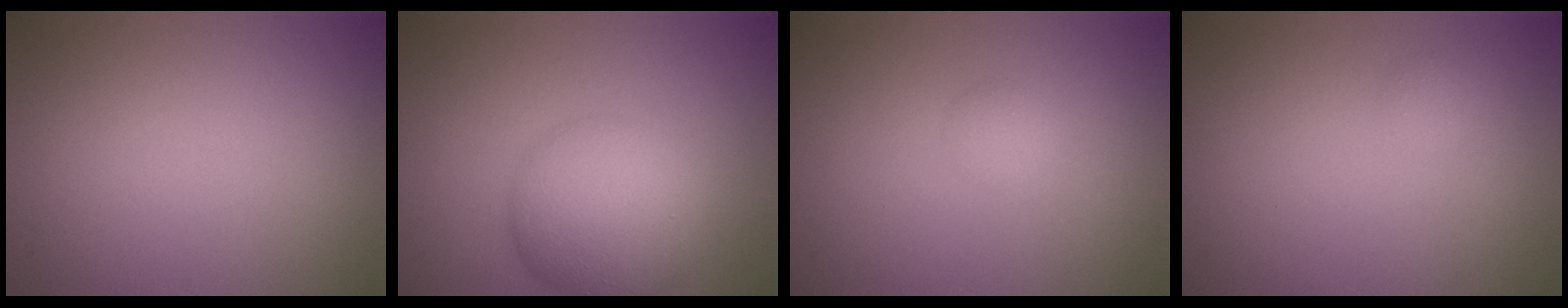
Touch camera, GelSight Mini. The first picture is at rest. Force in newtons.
{"total": 6.9, "press": 6.9, "slide": 0.2}
{"total": 1.0, "press": 1.0, "slide": 0.0}
{"total": 0.5, "press": 0.5, "slide": 0.0}